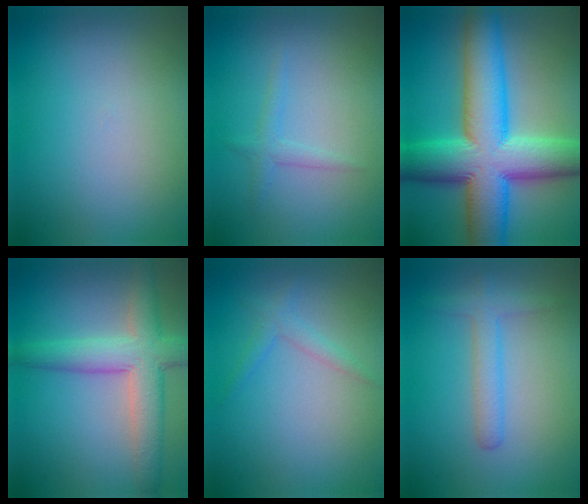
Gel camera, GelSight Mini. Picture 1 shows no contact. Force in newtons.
{"total": 1.3, "press": 1.3, "slide": 0.1}
{"total": 13.9, "press": 13.9, "slide": 0.5}
{"total": 6.1, "press": 6.1, "slide": 0.3}
{"total": 1.4, "press": 1.4, "slide": 0.1}
{"total": 2.5, "press": 2.5, "slide": 0.1}